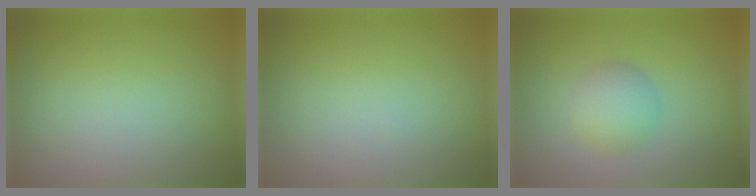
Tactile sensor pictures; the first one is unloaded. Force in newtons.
{"total": 0.0}
{"total": 2.9, "press": 2.9, "slide": 0.1}